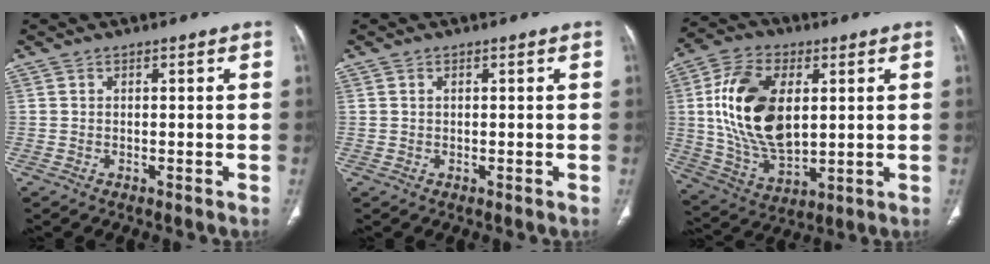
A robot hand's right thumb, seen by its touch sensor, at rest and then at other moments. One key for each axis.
{"total": 0.6, "fx": 0.3, "fy": 0.4, "fz": 0.4, "tx": -0.008, "ty": 0.001, "tz": 0.006}
{"total": 19.1, "fx": 3.2, "fy": 11.0, "fz": 15.3, "tx": -0.281, "ty": -0.011, "tz": 0.065}